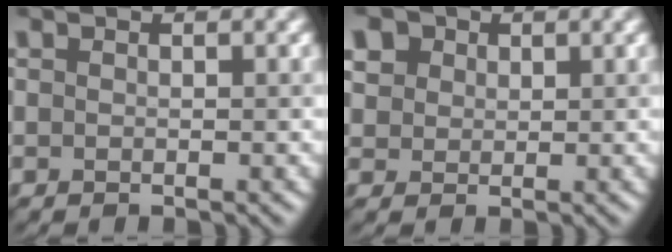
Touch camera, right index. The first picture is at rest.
{"total": 5.6, "force": [3.0, 4.0, 2.5], "torque": [-0.079, 0.019, 0.045]}